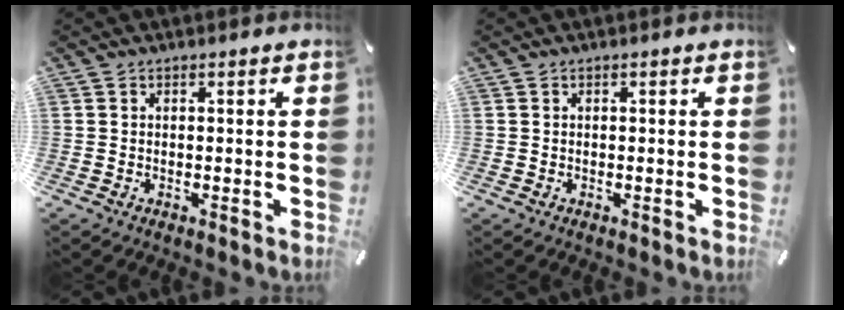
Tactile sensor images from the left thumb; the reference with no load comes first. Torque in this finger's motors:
{"motor_torque": [0.07, 0.14, 0.17, -0.08, -0.01]}